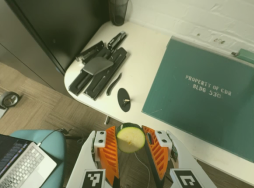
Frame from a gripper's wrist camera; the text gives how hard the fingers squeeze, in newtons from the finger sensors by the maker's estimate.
{"total": 9.6, "left": 9.1, "right": 10.0}